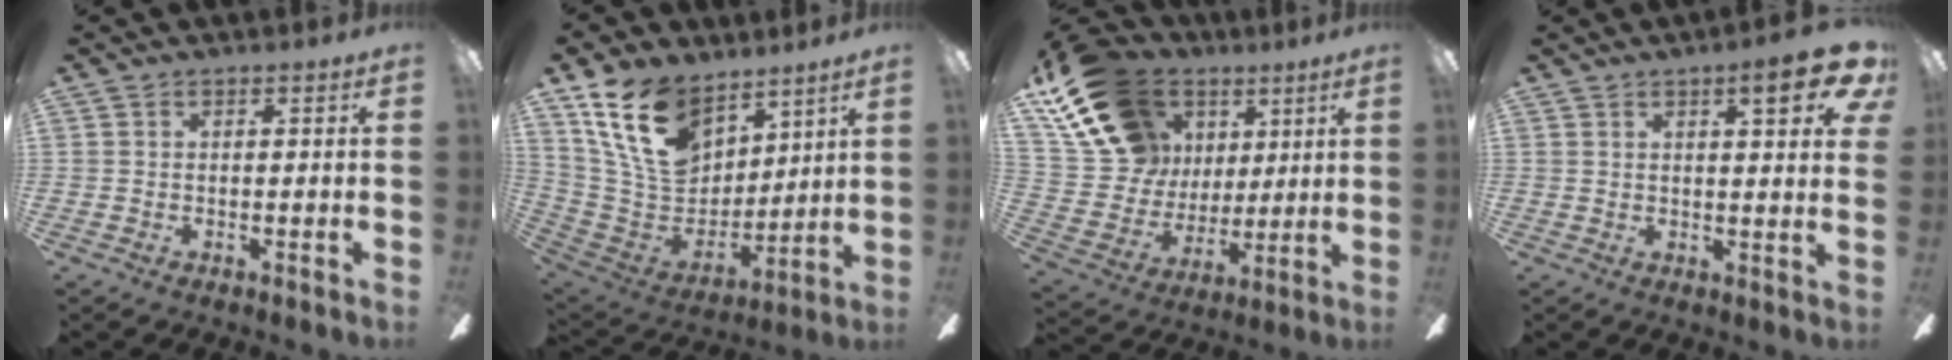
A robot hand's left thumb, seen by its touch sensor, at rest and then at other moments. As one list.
[{"total": 18.7, "force": [11.5, 11.2, 9.6], "torque": [-0.200, -0.041, 0.218]}, {"total": 22.8, "force": [11.8, 16.3, 10.6], "torque": [-0.214, -0.042, 0.235]}, {"total": 9.8, "force": [4.5, 2.3, 8.4], "torque": [-0.097, -0.019, 0.063]}]